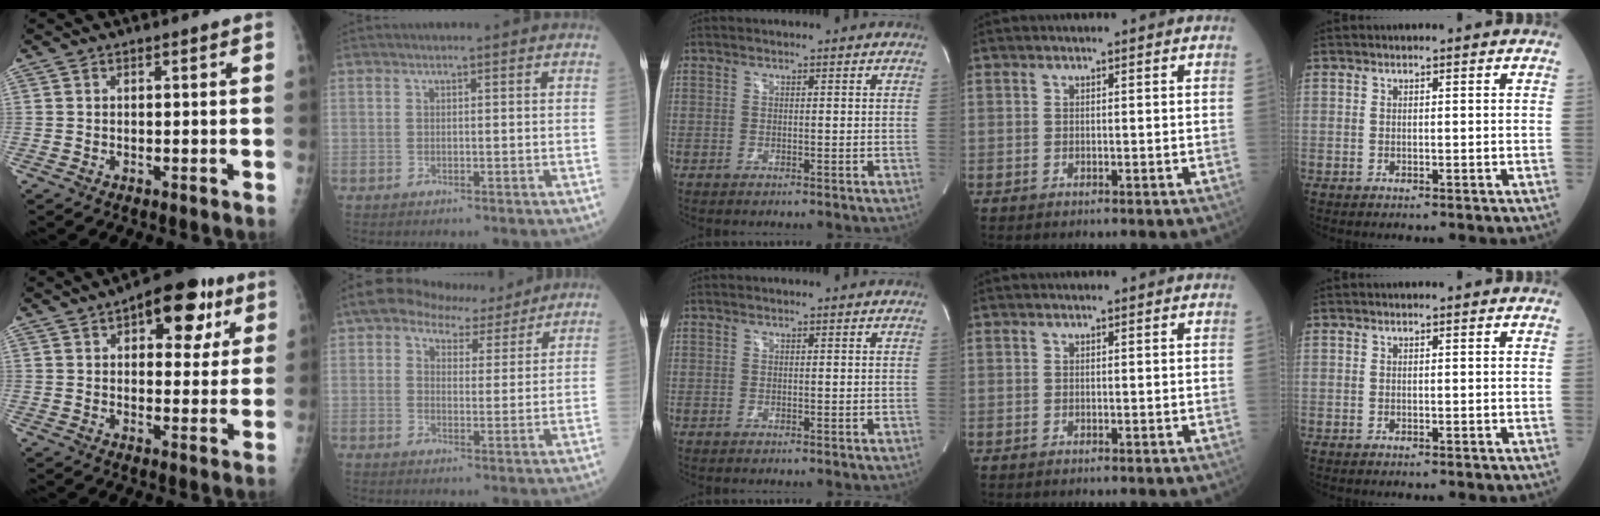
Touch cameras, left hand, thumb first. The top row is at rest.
{"thumb": {"total": 13.5, "force": [6.3, 6.8, 9.7], "torque": [-0.079, -0.006, 0.078]}, "index": {"total": 7.8, "force": [6.2, 3.8, 2.7], "torque": [-0.044, 0.027, 0.091]}}